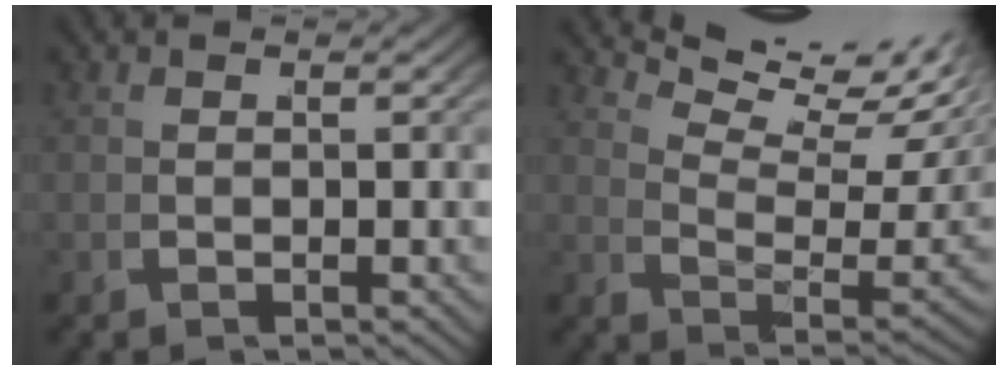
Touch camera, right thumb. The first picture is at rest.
{"total": 10.2, "force": [7.3, 3.2, 6.3], "torque": [-0.074, 0.029, 0.107]}